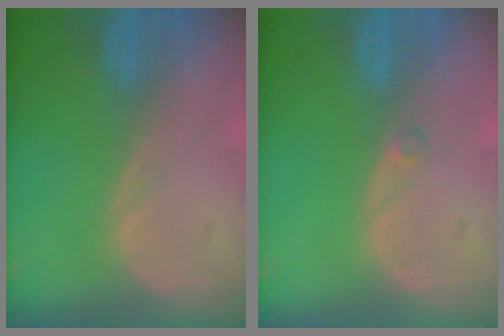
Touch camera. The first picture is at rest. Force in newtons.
{"total": 0.5, "press": 0.5, "slide": 0.2}